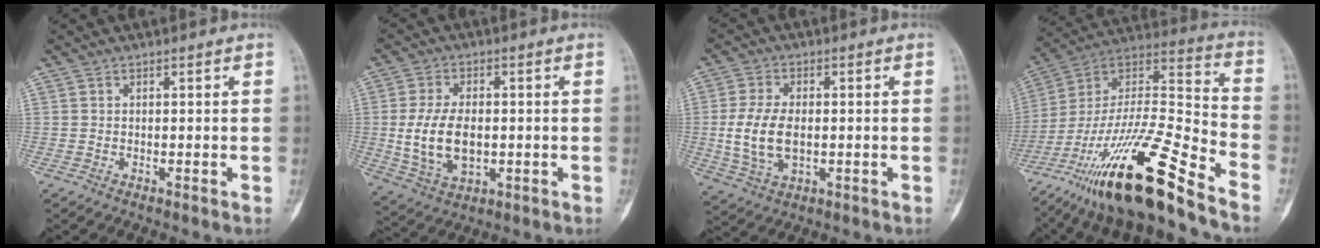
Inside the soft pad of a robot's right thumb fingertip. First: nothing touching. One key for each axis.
{"total": 11.5, "fx": -0.6, "fy": 6.9, "fz": 9.1, "tx": -0.170, "ty": -0.005, "tz": 0.000}
{"total": 10.0, "fx": -0.5, "fy": 5.8, "fz": 8.0, "tx": -0.164, "ty": -0.002, "tz": -0.004}
{"total": 26.8, "fx": -17.9, "fy": 4.7, "fz": 19.4, "tx": -0.373, "ty": 0.059, "tz": -0.316}